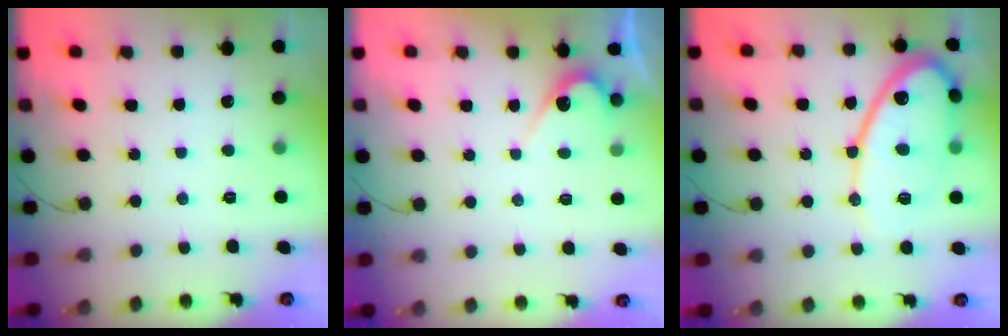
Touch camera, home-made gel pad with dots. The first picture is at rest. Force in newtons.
{"total": 4.1, "press": 4.1, "slide": 0.3}
{"total": 14.7, "press": 14.7, "slide": 1.1}